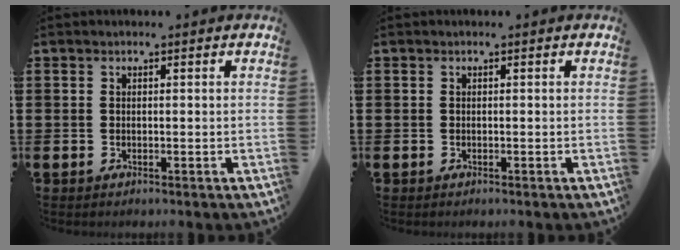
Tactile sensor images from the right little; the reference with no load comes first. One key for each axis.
{"total": 0.0}